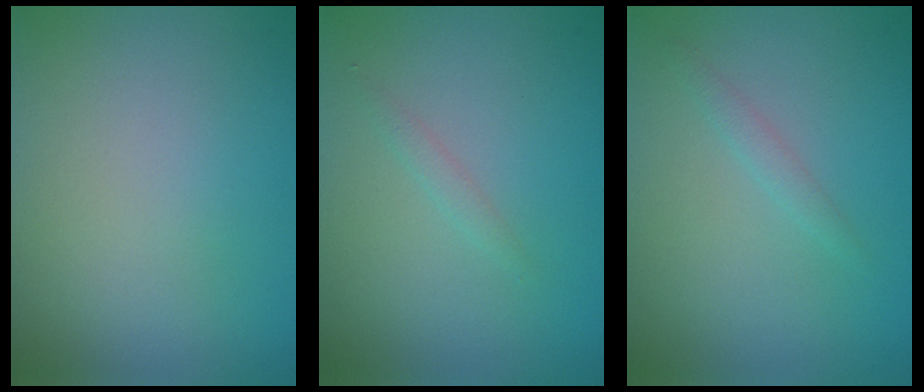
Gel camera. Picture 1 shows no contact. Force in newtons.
{"total": 0.7, "press": 0.7, "slide": 0.1}
{"total": 1.0, "press": 1.0, "slide": 0.1}